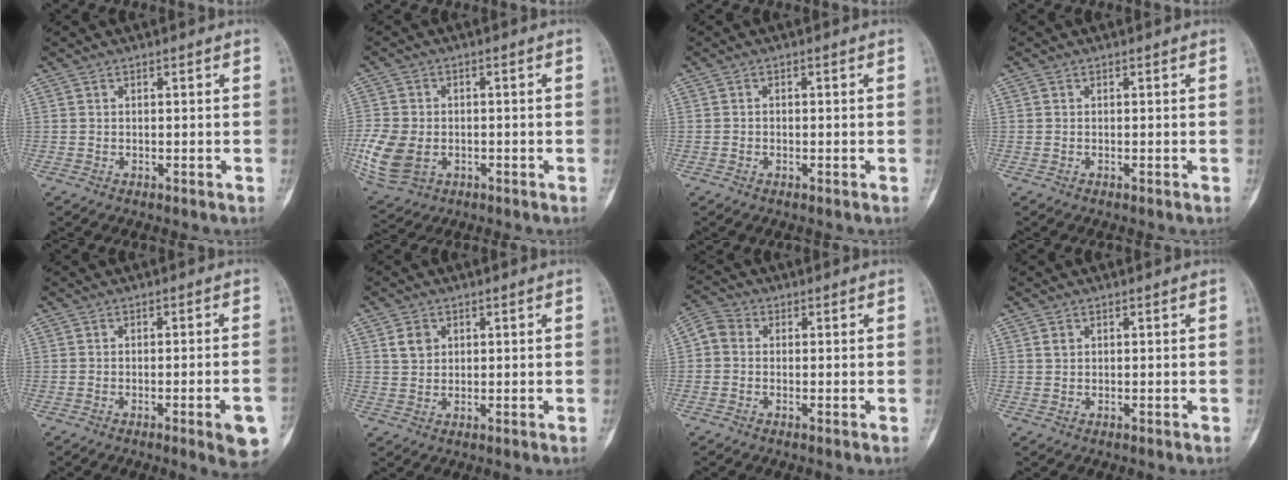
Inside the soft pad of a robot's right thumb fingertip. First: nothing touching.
{"total": 10.6, "force": [-2.4, 7.6, 6.9], "torque": [-0.150, -0.001, -0.037]}
{"total": 0.6, "force": [-0.2, 0.5, 0.3], "torque": [-0.004, 0.002, -0.007]}
{"total": 0.0}
{"total": 7.0, "force": [-3.0, 1.1, 6.3], "torque": [-0.066, 0.006, -0.034]}
{"total": 3.5, "force": [1.4, 2.8, 1.6], "torque": [-0.014, -0.004, 0.029]}
{"total": 4.0, "force": [0.1, 3.5, 1.9], "torque": [-0.029, 0.012, -0.009]}
{"total": 1.1, "force": [0.5, 0.8, 0.5], "torque": [-0.003, 0.001, 0.011]}